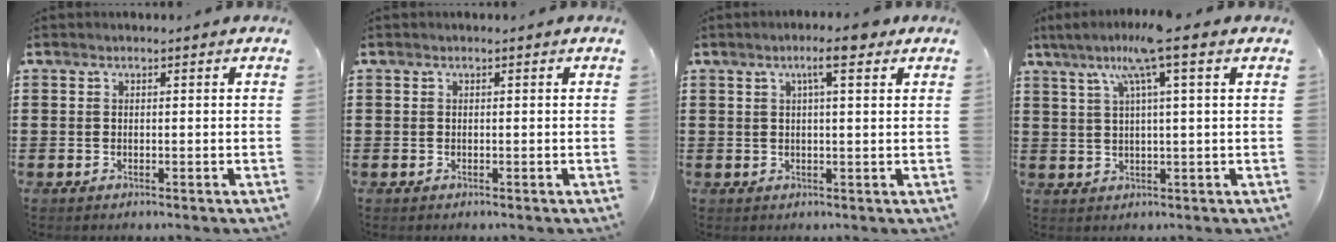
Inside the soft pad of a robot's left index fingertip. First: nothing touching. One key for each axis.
{"total": 0.0}
{"total": 4.9, "fx": 2.6, "fy": 0.8, "fz": 4.1, "tx": -0.073, "ty": 0.000, "tz": 0.040}
{"total": 7.7, "fx": 3.6, "fy": -0.3, "fz": 6.8, "tx": -0.141, "ty": 0.005, "tz": 0.060}